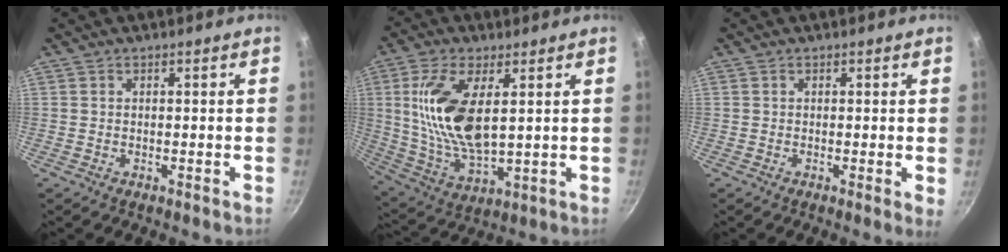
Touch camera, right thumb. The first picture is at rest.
{"total": 16.1, "force": [3.3, 7.3, 14.0], "torque": [-0.283, -0.017, 0.075]}
{"total": 2.0, "force": [0.1, 0.3, 2.0], "torque": [-0.031, -0.007, -0.002]}